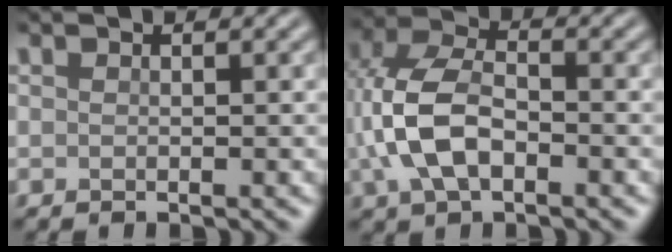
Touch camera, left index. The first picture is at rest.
{"total": 7.2, "force": [-1.0, 4.3, 5.6], "torque": [-0.131, 0.007, -0.029]}